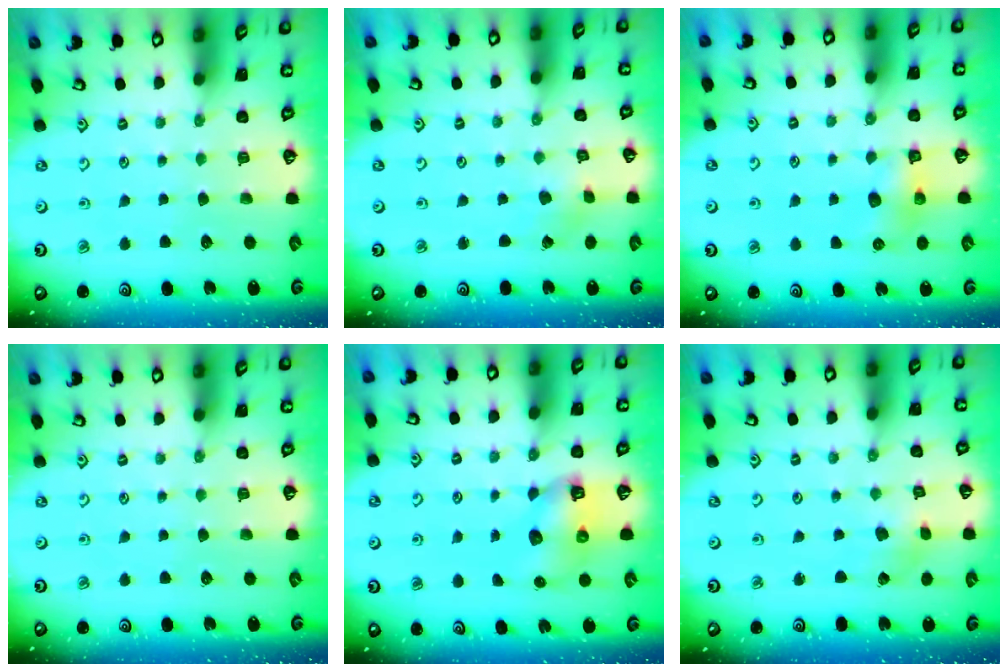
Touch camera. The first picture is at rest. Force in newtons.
{"total": 1.1, "press": 1.0, "slide": 0.1}
{"total": 7.8, "press": 7.8, "slide": 0.5}
{"total": 0.0}
{"total": 6.8, "press": 6.8, "slide": 0.9}
{"total": 2.5, "press": 2.4, "slide": 0.5}